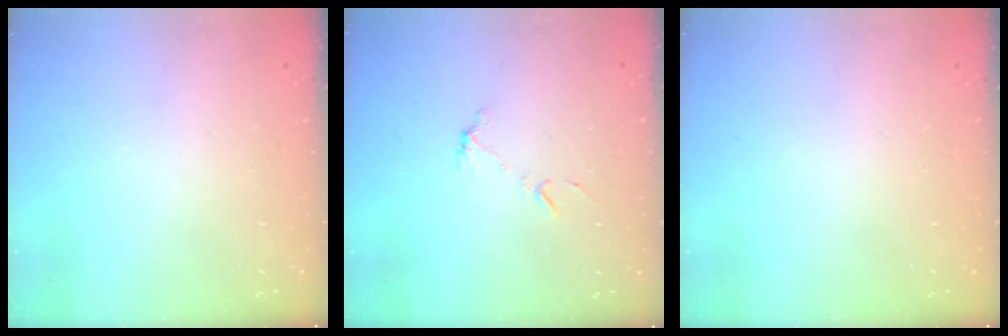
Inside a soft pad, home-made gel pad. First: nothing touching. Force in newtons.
{"total": 5.6, "press": 5.6, "slide": 0.4}
{"total": 0.0}